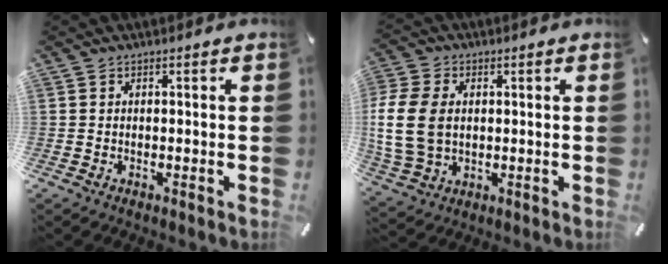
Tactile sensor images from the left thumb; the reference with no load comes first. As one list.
[{"total": 12.4, "force": [0.8, 9.4, 8.0], "torque": [-0.198, 0.010, 0.015]}]